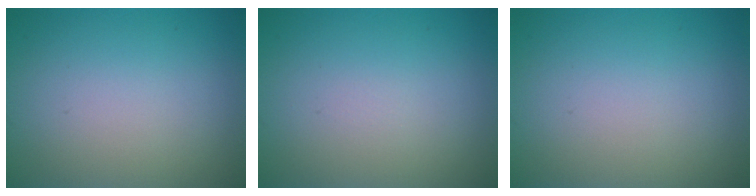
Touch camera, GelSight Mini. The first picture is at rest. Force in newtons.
{"total": 0.0}
{"total": 0.0}